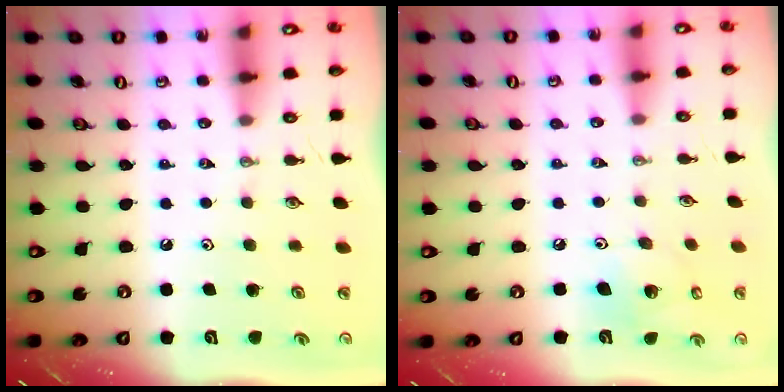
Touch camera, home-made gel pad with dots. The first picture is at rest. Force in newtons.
{"total": 10.6, "press": 10.4, "slide": 1.9}